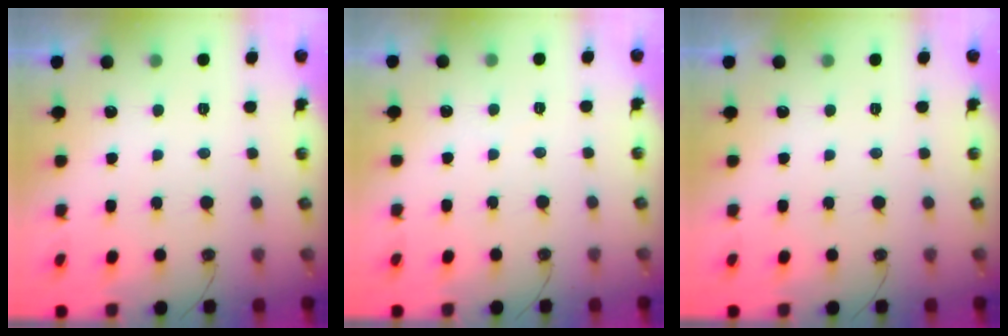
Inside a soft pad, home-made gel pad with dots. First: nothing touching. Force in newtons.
{"total": 3.1, "press": 3.0, "slide": 0.5}
{"total": 0.0}